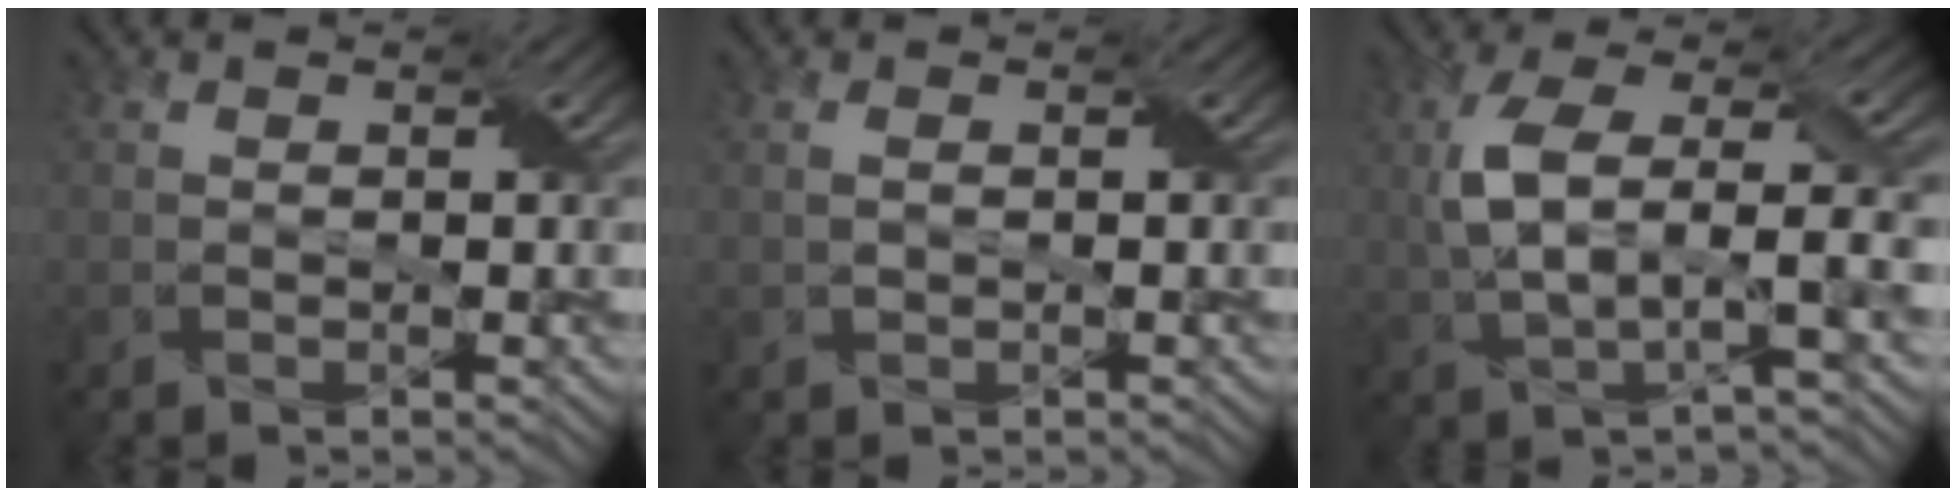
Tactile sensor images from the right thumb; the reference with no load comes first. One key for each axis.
{"total": 0.0}
{"total": 7.5, "fx": 0.5, "fy": 2.8, "fz": 6.9, "tx": -0.152, "ty": 0.012, "tz": 0.008}